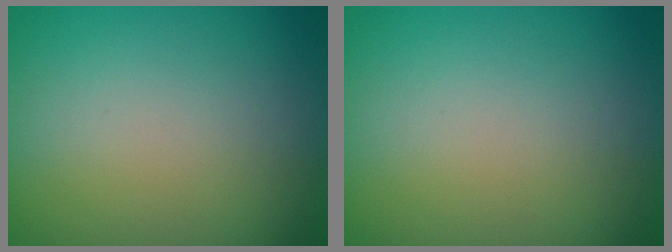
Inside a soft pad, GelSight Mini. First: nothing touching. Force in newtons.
{"total": 0.0}